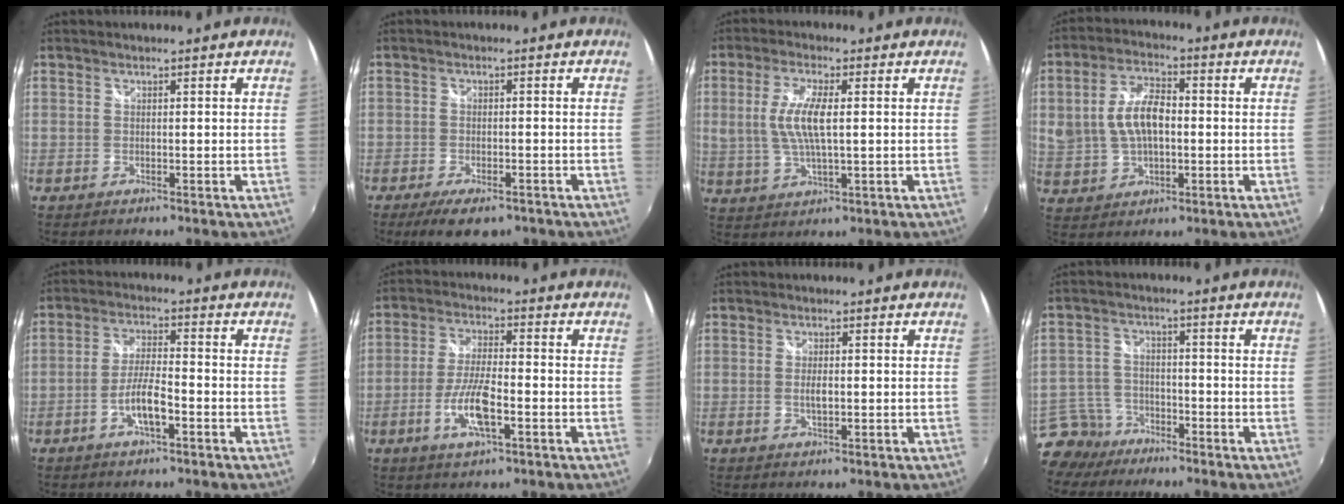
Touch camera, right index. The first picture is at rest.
{"total": 7.3, "force": [-5.2, 2.8, 4.3], "torque": [-0.099, -0.021, -0.083]}
{"total": 7.9, "force": [0.8, 2.1, 7.6], "torque": [-0.154, -0.001, 0.019]}
{"total": 10.0, "force": [0.2, 5.7, 8.2], "torque": [-0.164, 0.013, 0.012]}
{"total": 6.0, "force": [-2.8, 1.2, 5.2], "torque": [-0.104, 0.003, -0.051]}
{"total": 8.8, "force": [-3.3, 2.3, 7.9], "torque": [-0.161, -0.005, -0.065]}
{"total": 2.1, "force": [-0.3, 0.8, 2.0], "torque": [-0.035, -0.002, -0.004]}
{"total": 7.0, "force": [-5.3, 4.5, 1.1], "torque": [-0.036, 0.015, -0.099]}